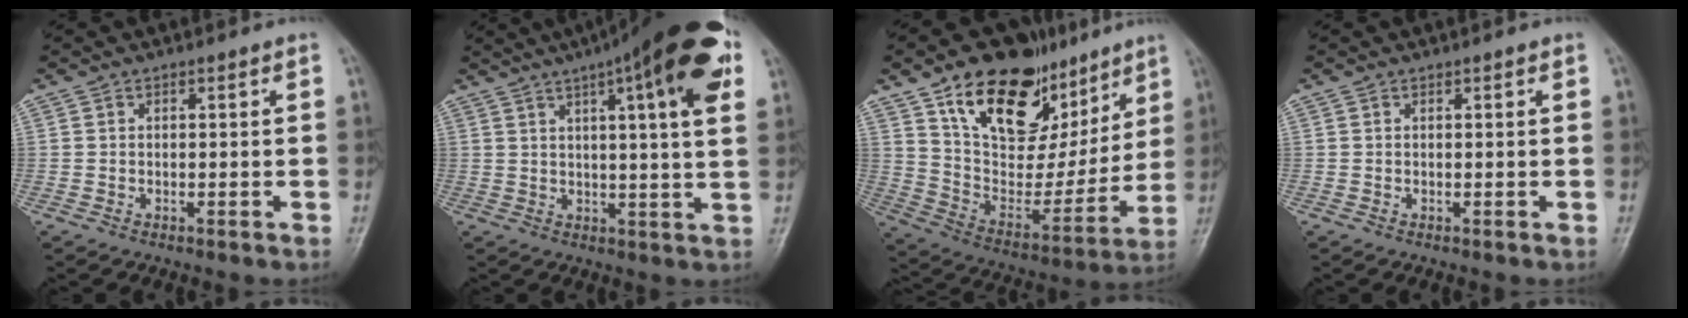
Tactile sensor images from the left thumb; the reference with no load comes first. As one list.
[{"total": 20.3, "force": [9.7, 4.0, 17.4], "torque": [-0.241, -0.001, 0.129]}, {"total": 27.3, "force": [15.2, 15.5, 16.5], "torque": [-0.210, -0.030, 0.262]}, {"total": 0.0}]